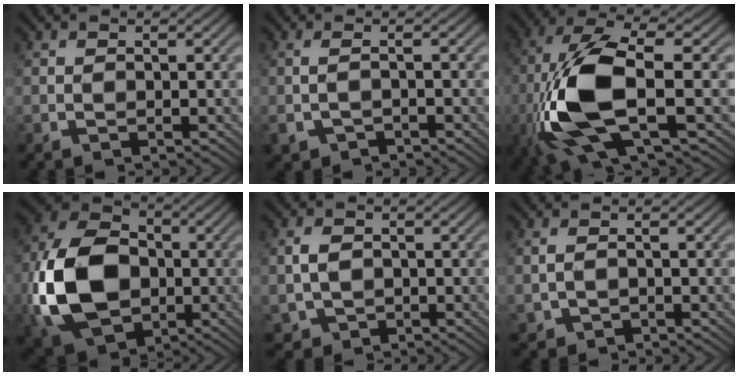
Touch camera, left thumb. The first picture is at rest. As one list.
[{"total": 1.6, "force": [-1.2, 0.5, 1.0], "torque": [-0.029, -0.003, -0.023]}, {"total": 12.9, "force": [-3.3, 4.6, 11.6], "torque": [-0.272, -0.008, -0.070]}, {"total": 16.0, "force": [-2.9, 11.5, 10.7], "torque": [-0.253, -0.002, -0.069]}, {"total": 3.4, "force": [-0.4, 2.8, 2.0], "torque": [-0.049, 0.000, -0.005]}, {"total": 1.7, "force": [-0.3, 1.3, 1.1], "torque": [-0.032, -0.002, -0.003]}]